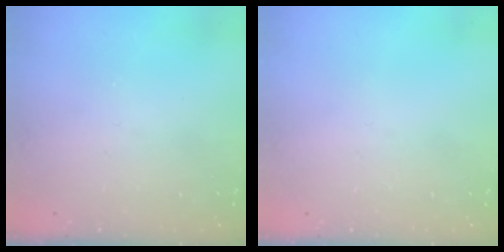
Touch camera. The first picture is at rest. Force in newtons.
{"total": 0.0}